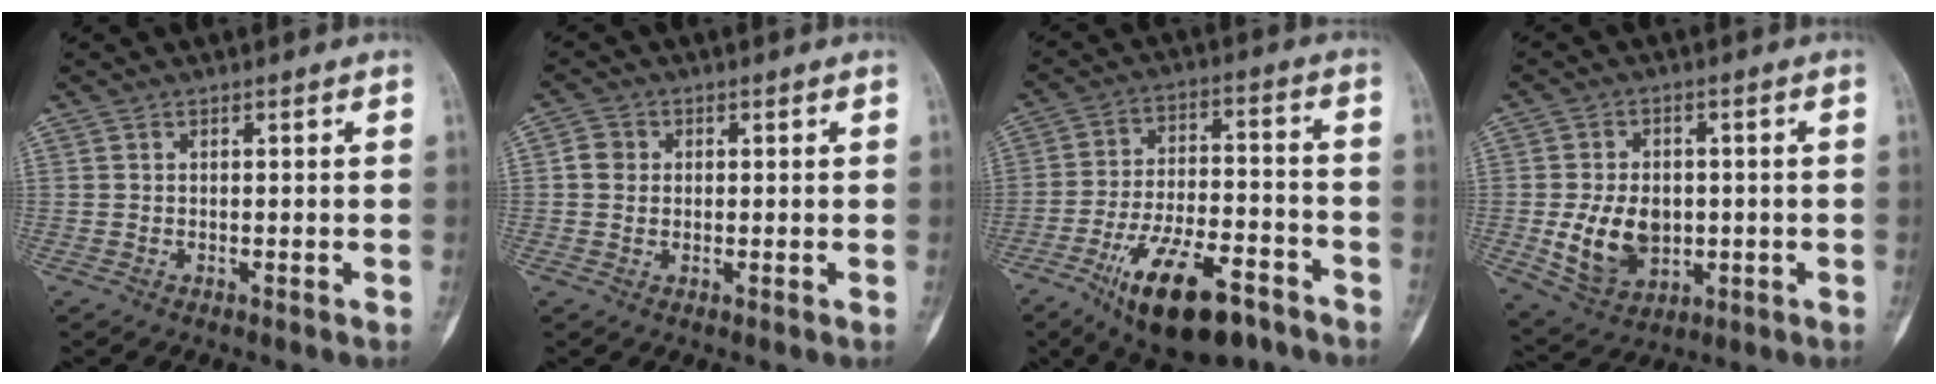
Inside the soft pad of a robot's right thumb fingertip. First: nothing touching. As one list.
[{"total": 3.3, "force": [0.3, 3.0, 1.4], "torque": [-0.012, 0.005, 0.001]}, {"total": 18.1, "force": [-10.4, 7.7, 12.6], "torque": [-0.198, 0.058, -0.166]}, {"total": 11.3, "force": [-1.2, 8.2, 7.7], "torque": [-0.109, -0.002, -0.004]}]